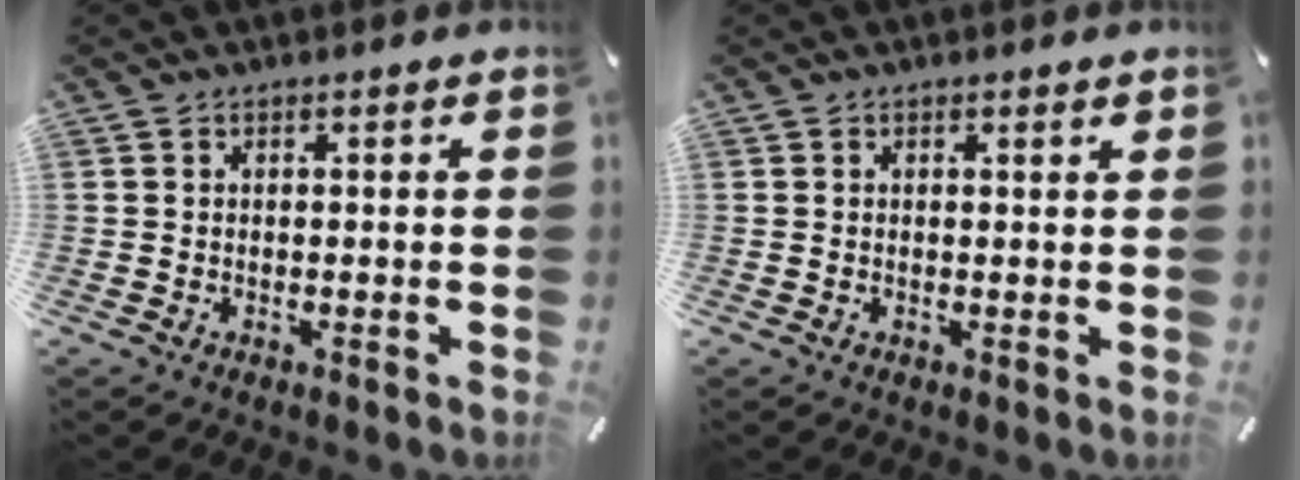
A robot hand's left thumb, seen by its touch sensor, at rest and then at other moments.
{"total": 0.5, "force": [0.4, 0.1, 0.3], "torque": [-0.007, 0.000, 0.007]}